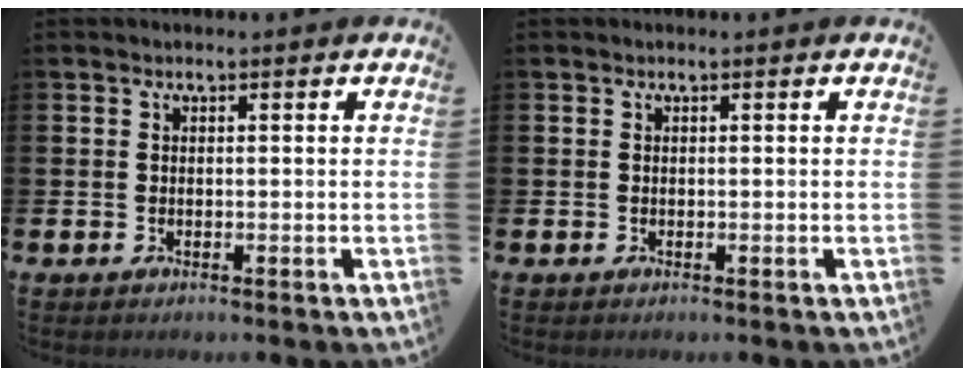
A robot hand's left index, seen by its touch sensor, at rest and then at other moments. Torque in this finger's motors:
{"motor_torque": [0.00, 0.01, -0.01, 0.00]}